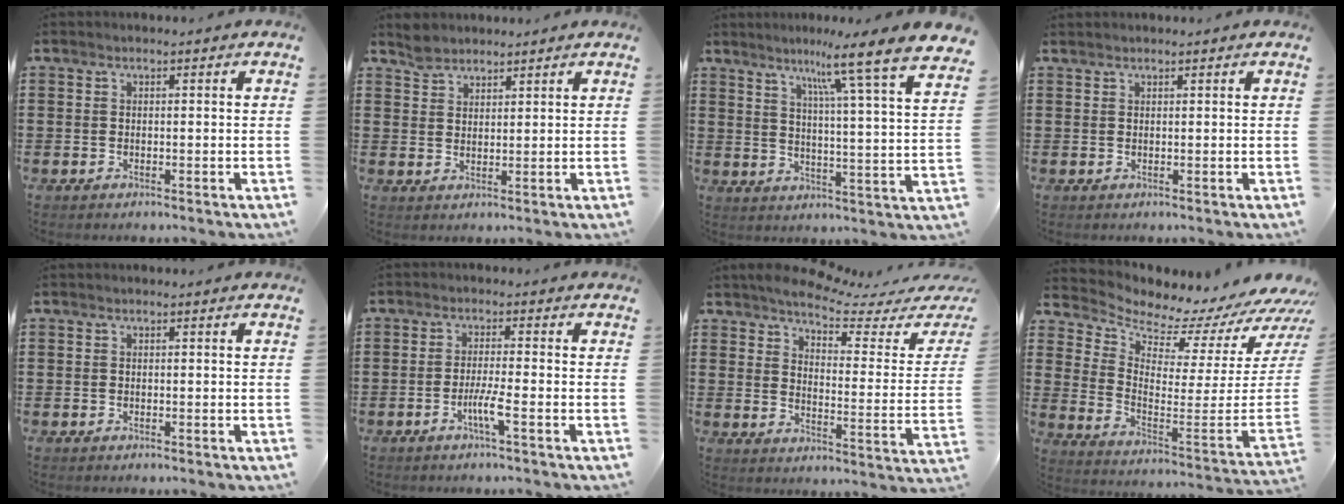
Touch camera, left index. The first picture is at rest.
{"total": 3.0, "force": [2.6, 1.6, 0.0], "torque": [-0.009, 0.005, 0.051]}
{"total": 9.6, "force": [7.4, -1.2, 6.1], "torque": [-0.112, -0.056, 0.107]}
{"total": 0.6, "force": [0.6, 0.1, 0.0], "torque": [-0.001, 0.000, 0.012]}
{"total": 0.0}
{"total": 3.9, "force": [-1.9, 0.0, 3.4], "torque": [-0.066, -0.007, -0.038]}
{"total": 4.7, "force": [4.2, 0.7, 2.0], "torque": [-0.055, -0.032, 0.066]}
{"total": 4.5, "force": [4.4, 0.7, 0.6], "torque": [-0.022, -0.082, 0.063]}